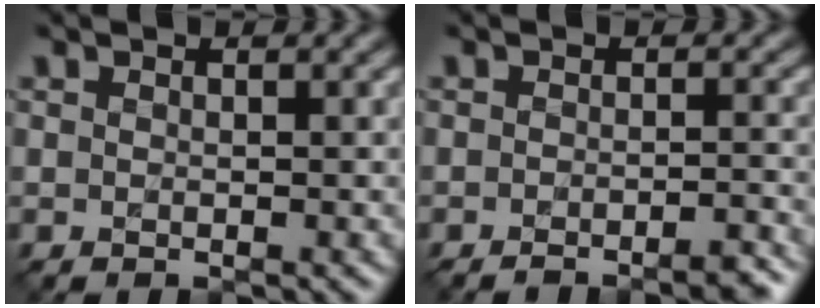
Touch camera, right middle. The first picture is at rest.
{"total": 3.2, "force": [-2.6, 0.6, 1.8], "torque": [-0.024, 0.004, -0.038]}